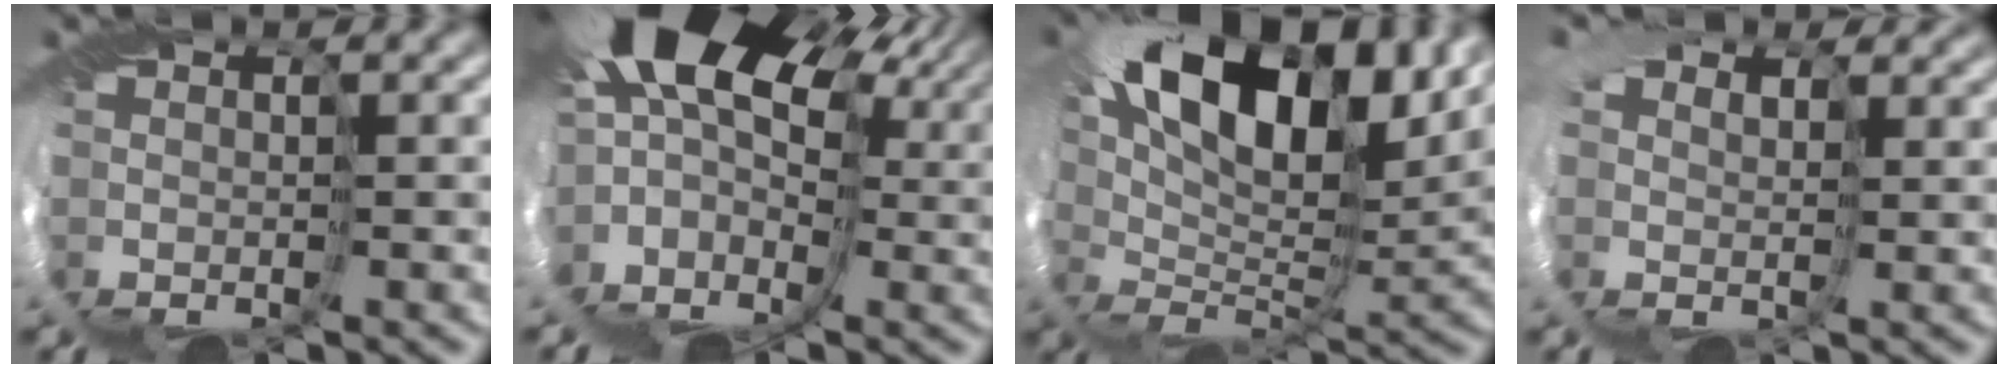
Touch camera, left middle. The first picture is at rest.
{"total": 14.5, "force": [4.1, 9.2, 10.5], "torque": [-0.203, 0.017, 0.062]}
{"total": 12.8, "force": [7.4, 5.5, 8.9], "torque": [-0.159, 0.023, 0.118]}
{"total": 4.8, "force": [3.6, 2.7, 1.5], "torque": [-0.059, 0.019, 0.052]}